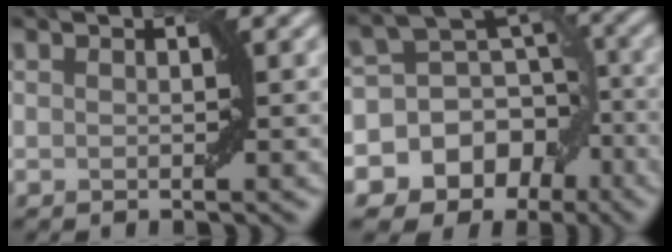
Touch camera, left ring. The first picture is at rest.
{"total": 13.1, "force": [-6.4, 10.6, 4.0], "torque": [-0.068, -0.013, -0.106]}